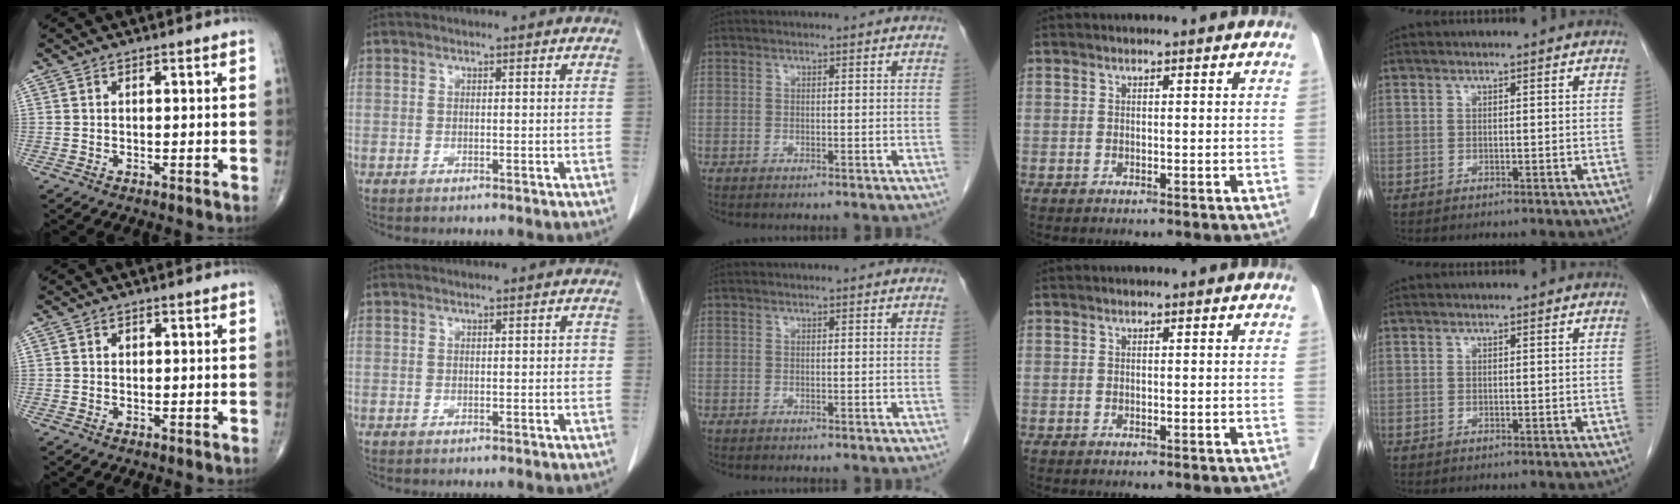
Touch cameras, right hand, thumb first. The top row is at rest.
{"thumb": {"total": 0.6, "force": [0.2, 0.5, 0.2], "torque": [0.002, 0.001, 0.002]}, "index": {"total": 0.8, "force": [0.0, 0.4, 0.7], "torque": [-0.005, 0.003, 0.000]}}